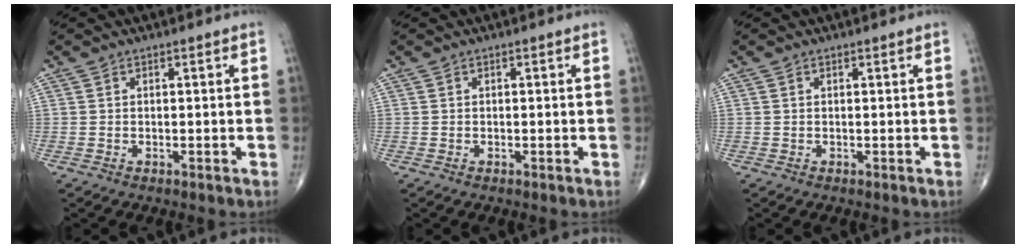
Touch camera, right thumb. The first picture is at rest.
{"total": 0.0}
{"total": 0.0}